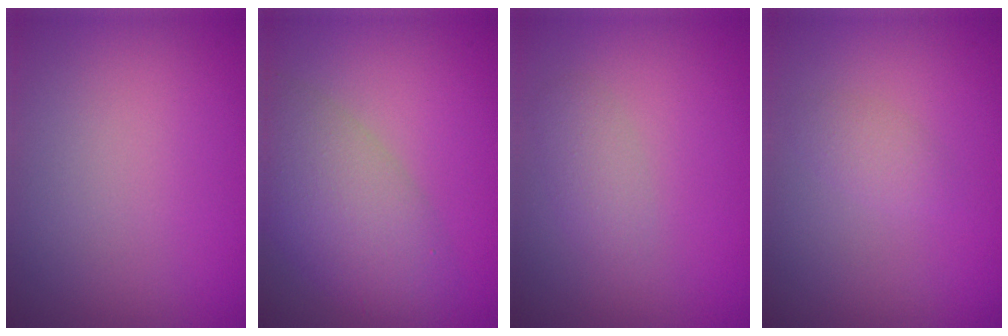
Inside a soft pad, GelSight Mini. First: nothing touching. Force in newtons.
{"total": 6.2, "press": 6.2, "slide": 0.4}
{"total": 1.7, "press": 1.7, "slide": 0.0}
{"total": 1.2, "press": 1.2, "slide": 0.1}